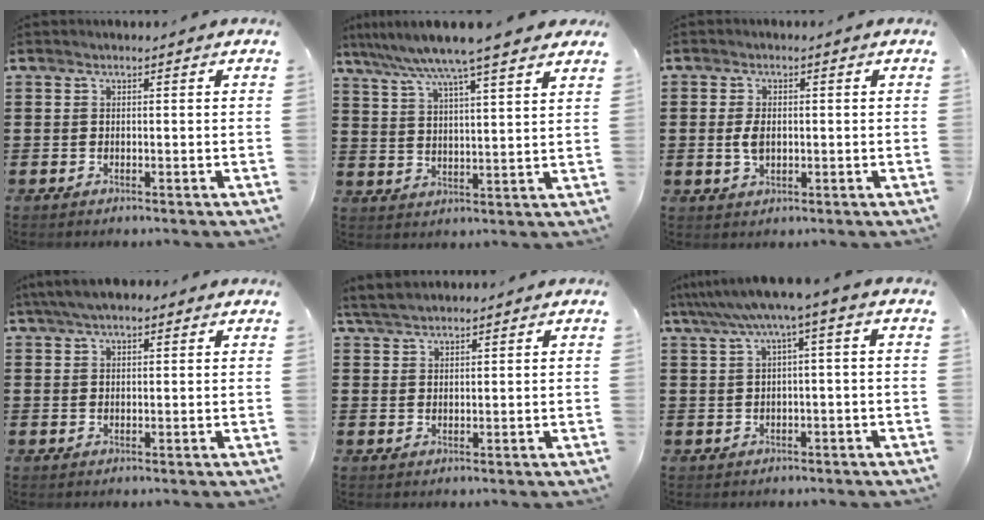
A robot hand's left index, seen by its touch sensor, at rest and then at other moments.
{"total": 7.8, "force": [6.7, -0.4, 4.0], "torque": [-0.099, -0.030, 0.115]}
{"total": 3.3, "force": [0.0, 1.9, 2.7], "torque": [-0.068, -0.001, -0.005]}
{"total": 3.3, "force": [2.4, 1.2, 2.0], "torque": [-0.045, 0.007, 0.044]}
{"total": 3.3, "force": [3.0, 0.7, 1.2], "torque": [-0.032, 0.001, 0.057]}
{"total": 4.3, "force": [1.1, 0.0, 4.2], "torque": [-0.082, -0.009, 0.016]}